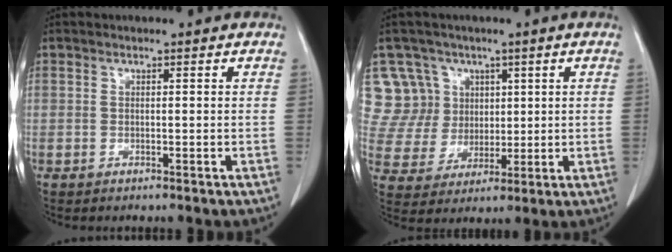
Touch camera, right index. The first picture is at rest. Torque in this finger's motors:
{"motor_torque": [-0.28, 0.42, 0.01, -0.01]}